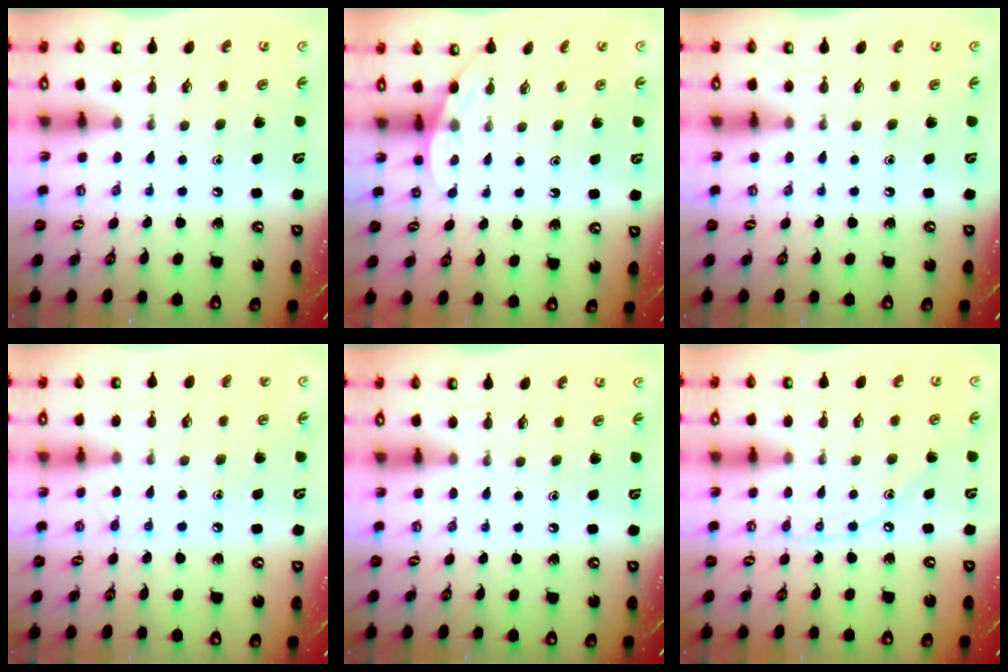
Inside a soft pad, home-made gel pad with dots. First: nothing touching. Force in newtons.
{"total": 2.6, "press": 2.6, "slide": 0.2}
{"total": 0.0}
{"total": 4.6, "press": 4.5, "slide": 0.8}
{"total": 0.0}
{"total": 7.2, "press": 7.1, "slide": 0.8}